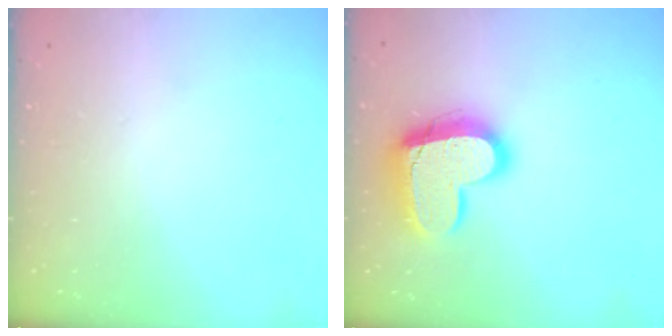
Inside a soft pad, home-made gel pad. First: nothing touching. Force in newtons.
{"total": 18.2, "press": 18.2, "slide": 1.4}